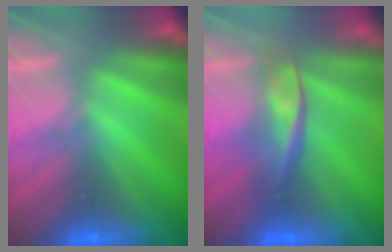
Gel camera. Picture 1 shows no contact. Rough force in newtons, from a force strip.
{"total": 2.3}